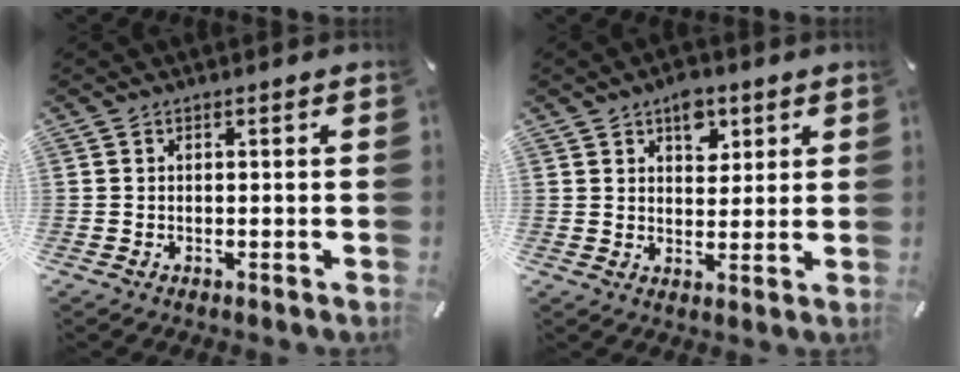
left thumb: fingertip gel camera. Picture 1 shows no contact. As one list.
[{"total": 6.8, "force": [3.7, 4.6, 3.4], "torque": [-0.023, -0.016, 0.059]}]